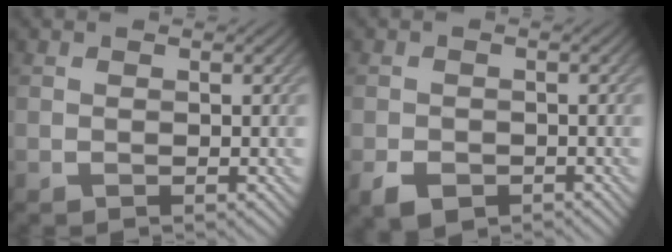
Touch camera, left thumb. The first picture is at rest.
{"total": 2.7, "force": [-1.5, 1.9, 1.3], "torque": [-0.025, -0.010, -0.033]}